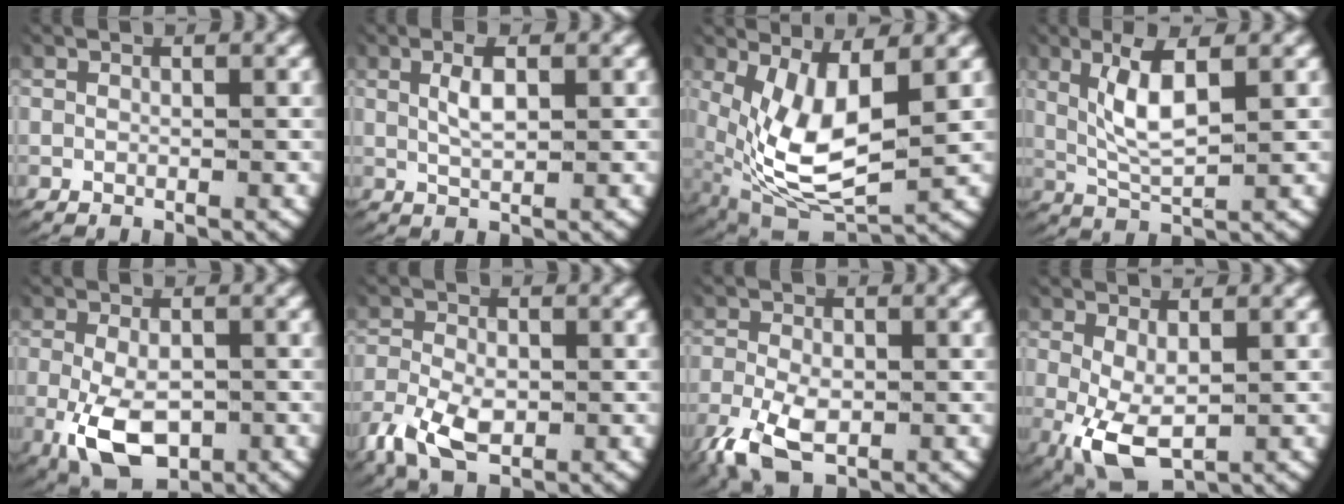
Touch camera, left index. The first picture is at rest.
{"total": 2.2, "force": [0.5, 0.5, 2.1], "torque": [-0.046, -0.004, 0.016]}
{"total": 8.7, "force": [-1.0, 4.9, 7.1], "torque": [-0.151, -0.051, 0.018]}
{"total": 5.1, "force": [1.5, 1.9, 4.5], "torque": [-0.103, -0.013, 0.039]}
{"total": 6.8, "force": [-2.4, 4.0, 4.9], "torque": [-0.103, -0.029, -0.025]}
{"total": 5.0, "force": [-2.5, 3.0, 3.2], "torque": [-0.080, -0.024, -0.031]}
{"total": 5.2, "force": [-2.6, 3.0, 3.3], "torque": [-0.084, -0.023, -0.033]}
{"total": 5.8, "force": [-1.8, 3.4, 4.3], "torque": [-0.106, -0.040, -0.008]}